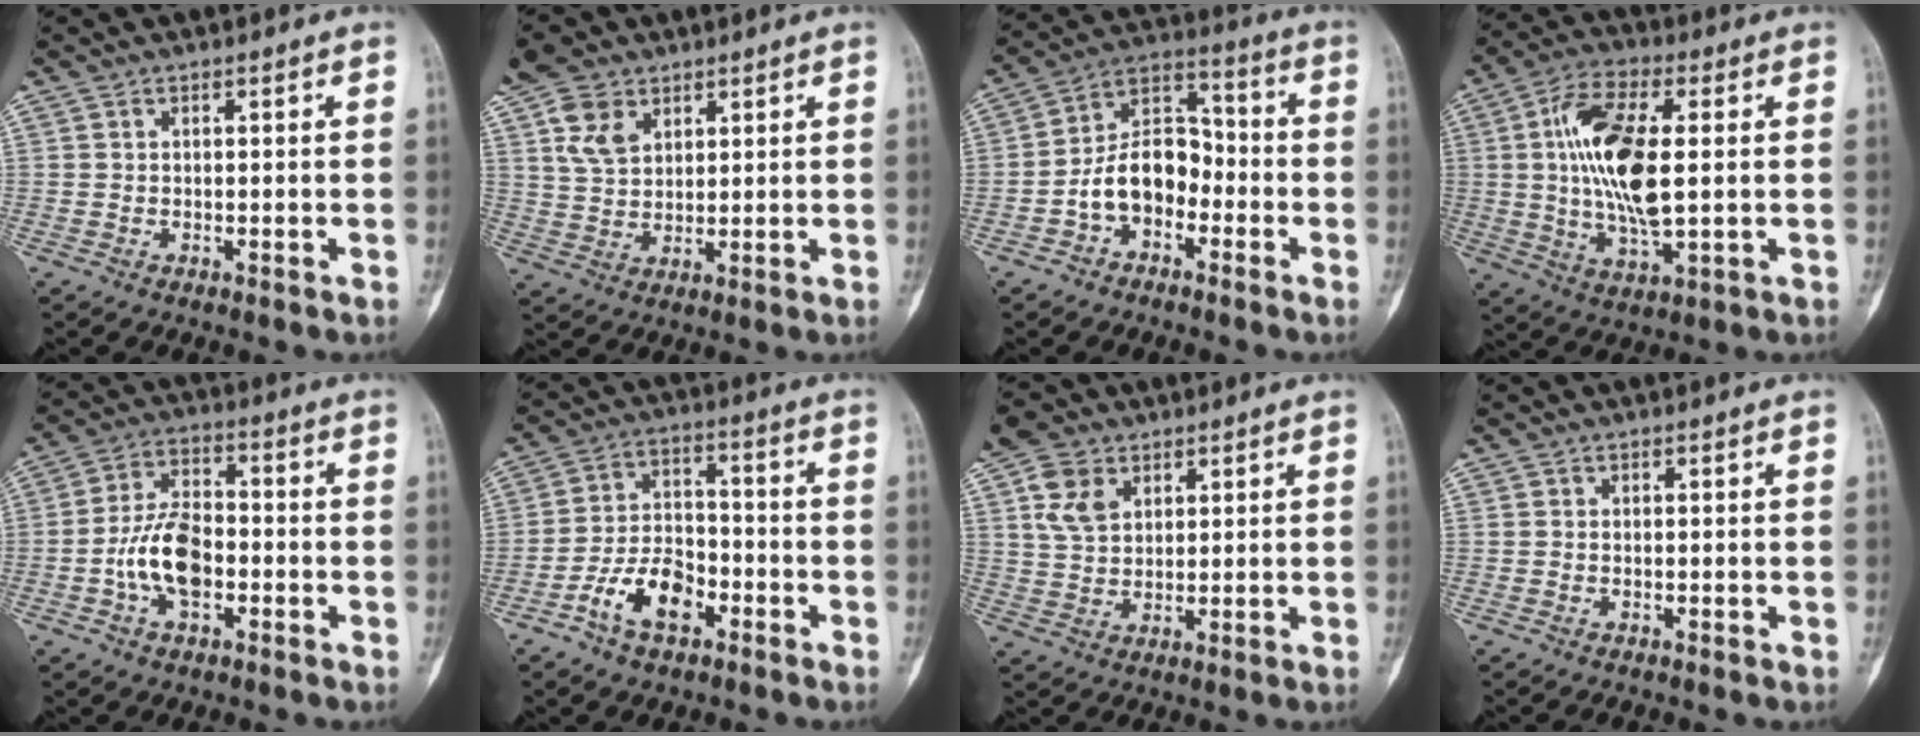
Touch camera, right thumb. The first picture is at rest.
{"total": 8.4, "force": [4.4, 5.7, 4.4], "torque": [-0.071, -0.008, 0.088]}
{"total": 11.2, "force": [-3.7, 7.6, 7.4], "torque": [-0.107, 0.050, -0.079]}
{"total": 15.8, "force": [1.4, 6.4, 14.4], "torque": [-0.279, -0.002, 0.024]}
{"total": 10.8, "force": [-2.7, 6.1, 8.4], "torque": [-0.146, 0.025, -0.057]}
{"total": 10.4, "force": [-5.1, 5.9, 6.8], "torque": [-0.107, 0.034, -0.094]}
{"total": 7.7, "force": [3.4, 5.6, 4.1], "torque": [-0.065, -0.003, 0.068]}
{"total": 0.0}